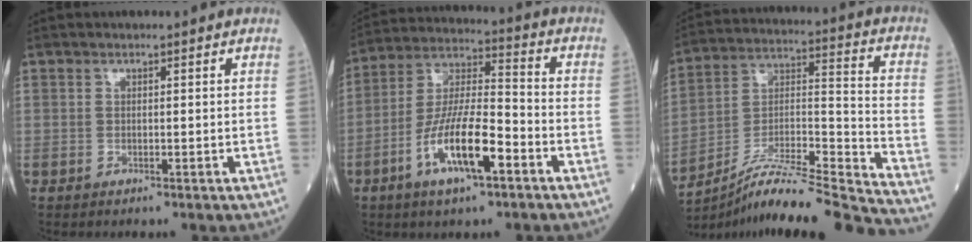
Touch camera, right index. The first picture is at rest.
{"total": 13.2, "force": [-5.7, 2.9, 11.5], "torque": [-0.227, -0.003, -0.105]}
{"total": 24.0, "force": [-21.8, -1.5, 10.0], "torque": [-0.148, -0.008, -0.349]}